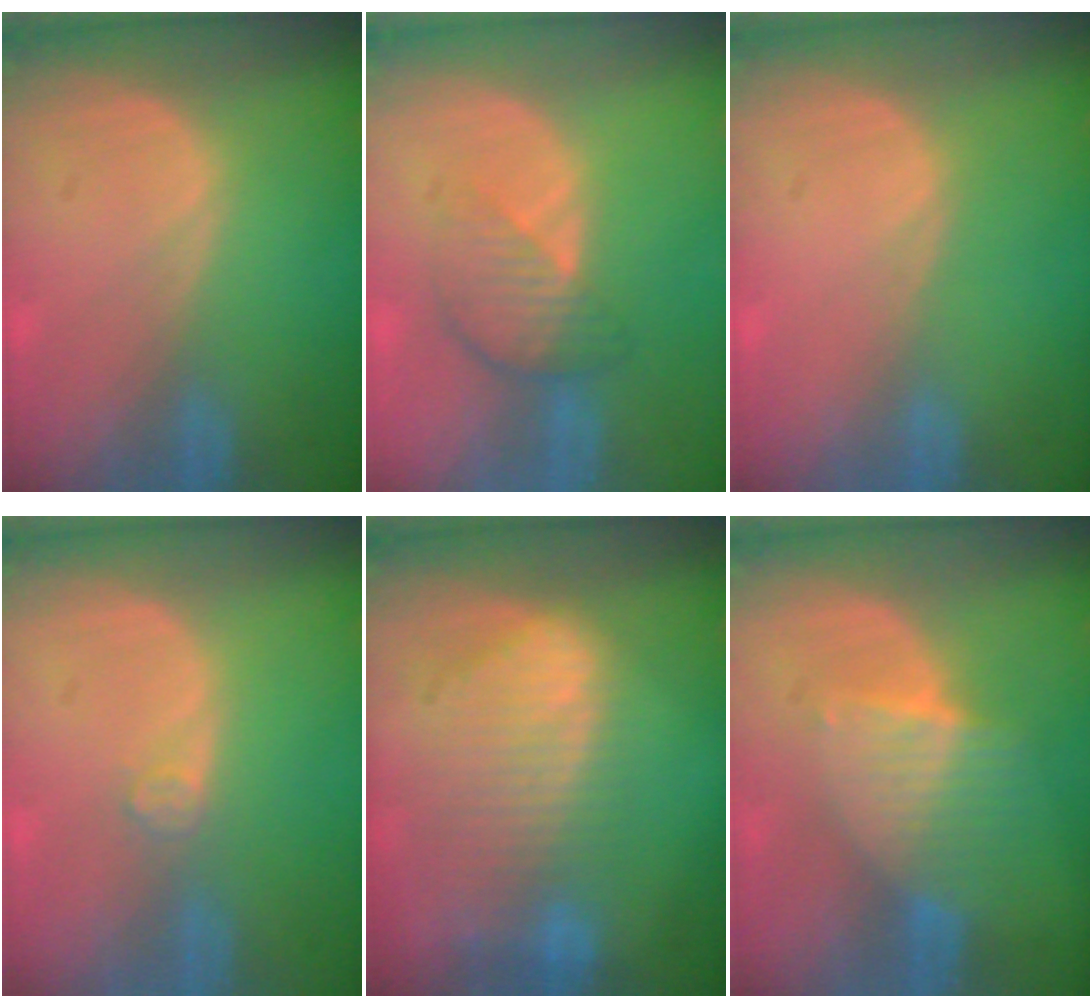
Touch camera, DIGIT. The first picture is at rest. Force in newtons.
{"total": 4.5, "press": 4.1, "slide": 2.0}
{"total": 0.0}
{"total": 1.5, "press": 1.5, "slide": 0.2}
{"total": 9.7, "press": 8.4, "slide": 5.0}
{"total": 6.6, "press": 5.8, "slide": 3.0}